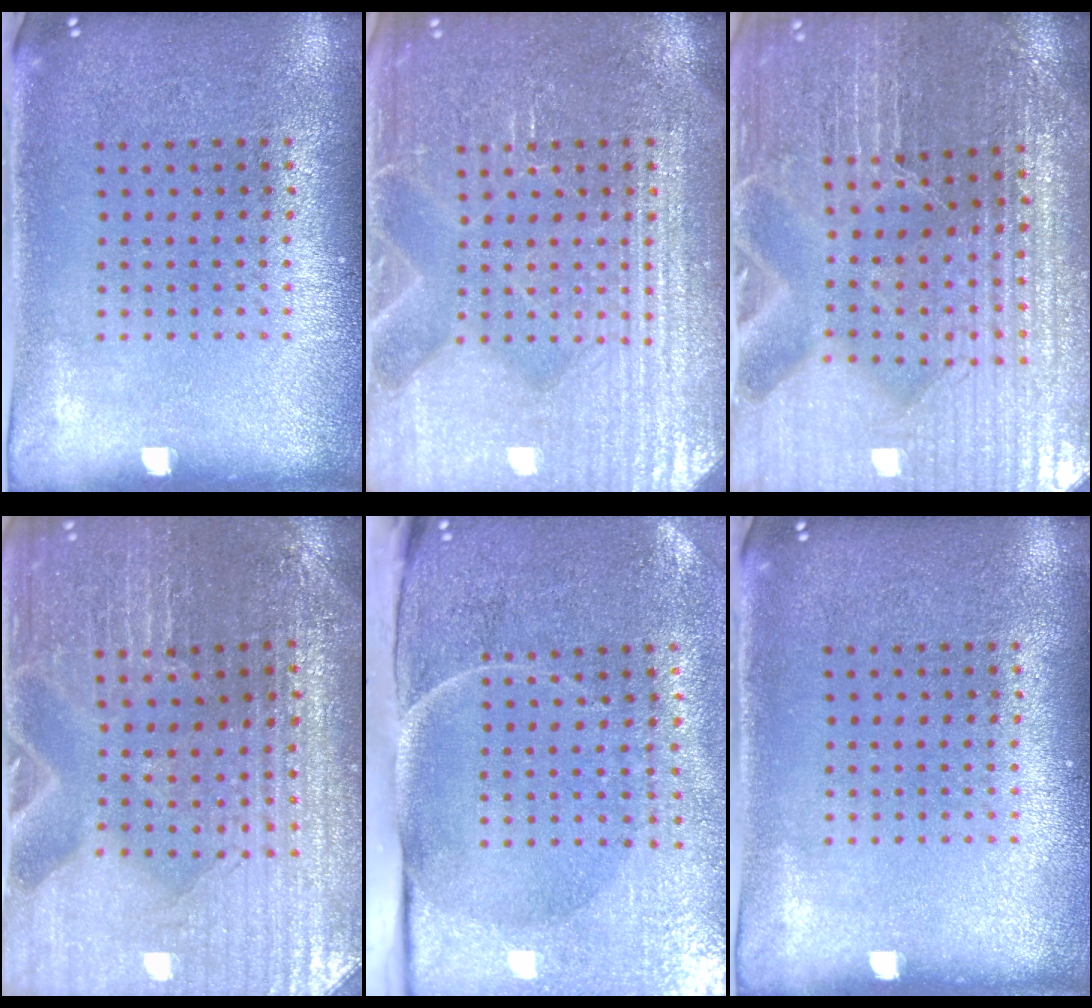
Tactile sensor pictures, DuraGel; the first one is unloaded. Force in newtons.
{"total": 6.2, "press": 6.1, "slide": 0.8}
{"total": 4.4, "press": 4.3, "slide": 1.0}
{"total": 2.5, "press": 2.4, "slide": 0.4}
{"total": 4.9, "press": 3.9, "slide": 3.0}
{"total": 0.0}